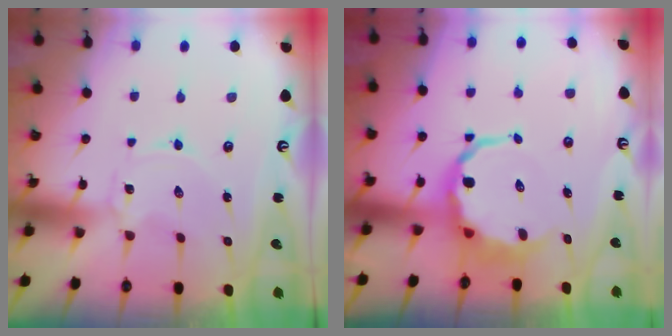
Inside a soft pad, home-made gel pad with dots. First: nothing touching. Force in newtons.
{"total": 7.8, "press": 7.4, "slide": 2.5}